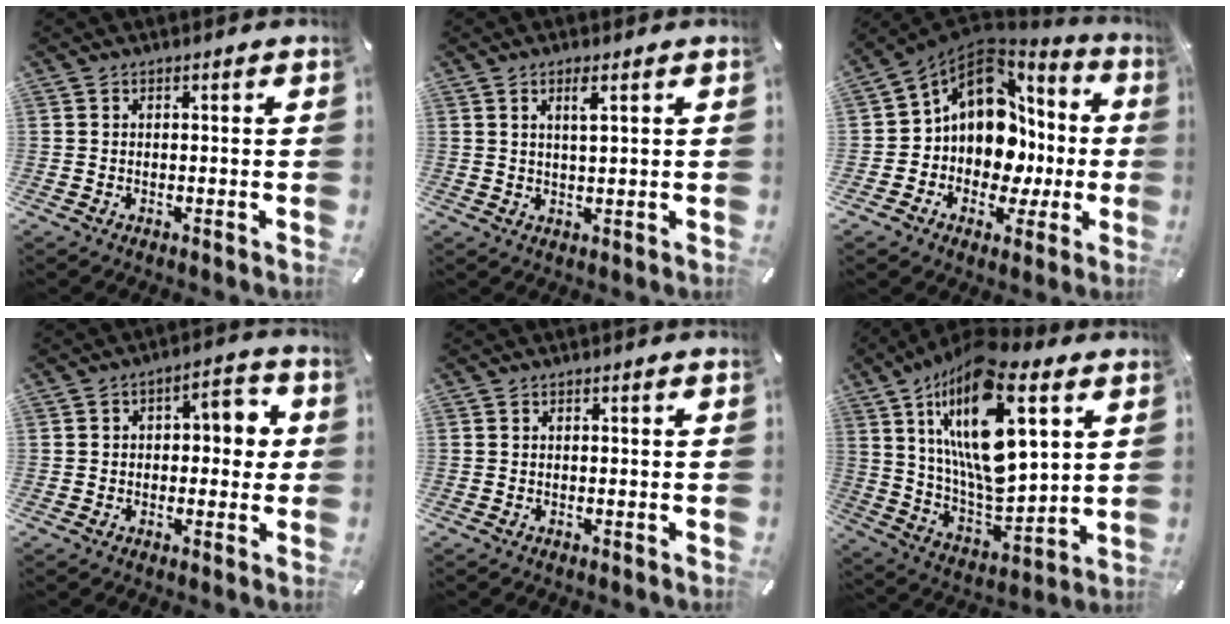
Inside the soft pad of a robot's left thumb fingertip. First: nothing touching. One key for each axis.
{"total": 3.1, "fx": 1.7, "fy": 0.6, "fz": 2.6, "tx": -0.048, "ty": -0.001, "tz": 0.026}
{"total": 14.8, "fx": 1.4, "fy": 12.5, "fz": 7.8, "tx": -0.136, "ty": -0.023, "tz": 0.031}
{"total": 6.3, "fx": 0.1, "fy": 4.3, "fz": 4.6, "tx": -0.049, "ty": 0.004, "tz": -0.010}
{"total": 0.0}
{"total": 24.2, "fx": 10.7, "fy": 10.7, "fz": 19.0, "tx": -0.374, "ty": -0.054, "tz": 0.179}